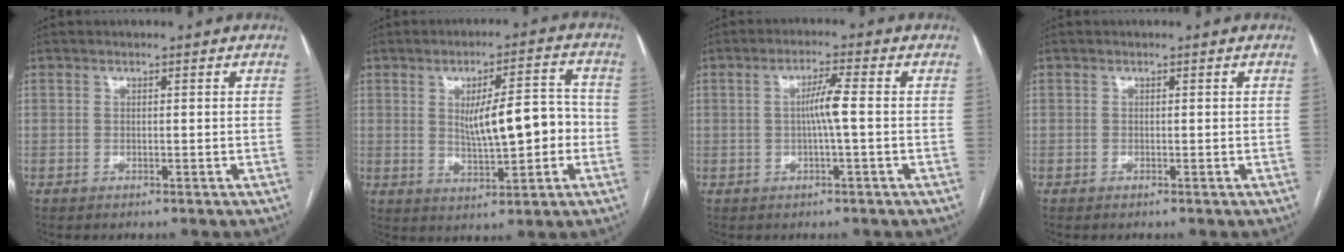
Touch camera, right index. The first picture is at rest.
{"total": 9.7, "force": [-0.2, 2.6, 9.3], "torque": [-0.144, 0.016, 0.005]}
{"total": 4.2, "force": [-0.2, -0.3, 4.1], "torque": [-0.075, 0.007, -0.002]}
{"total": 0.0}